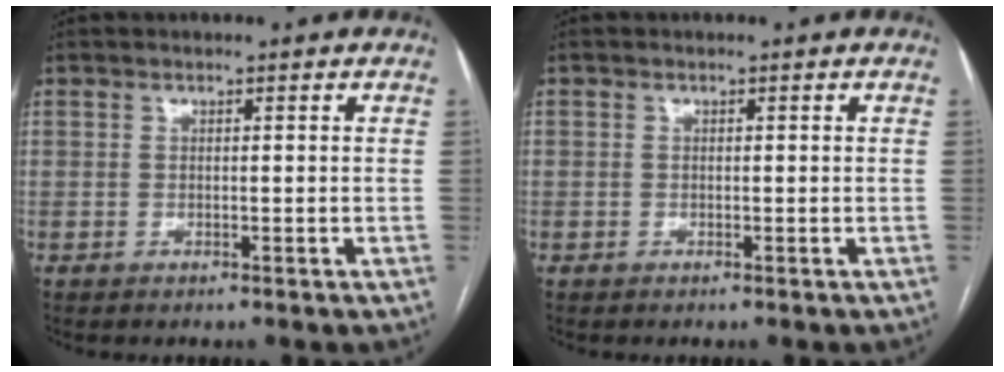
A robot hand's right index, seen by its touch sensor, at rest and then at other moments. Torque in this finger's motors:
{"motor_torque": [-0.50, 0.00, -1.05, -0.21]}